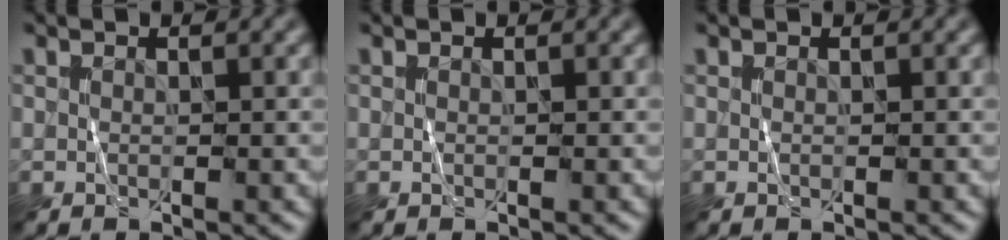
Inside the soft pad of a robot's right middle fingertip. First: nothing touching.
{"total": 0.0}
{"total": 0.0}